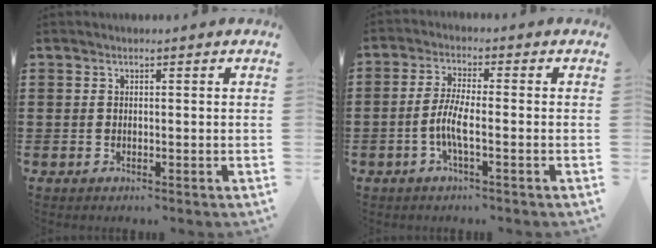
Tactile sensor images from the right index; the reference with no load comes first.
{"total": 5.0, "force": [-1.8, 0.9, 4.5], "torque": [-0.105, -0.008, -0.042]}